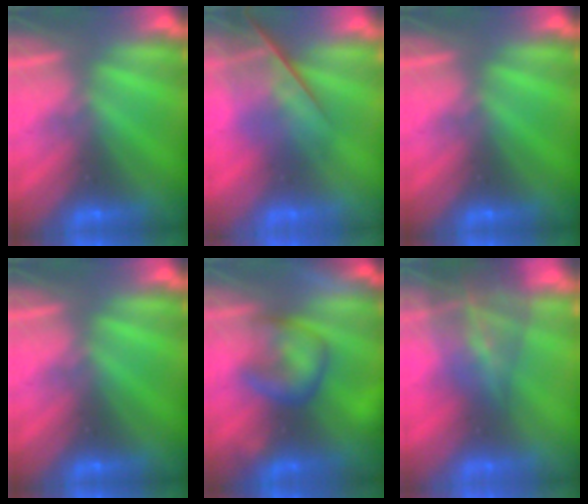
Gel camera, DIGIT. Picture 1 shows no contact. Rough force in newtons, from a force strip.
{"total": 4.7}
{"total": 0.0}
{"total": 0.0}
{"total": 13.7}
{"total": 7.8}